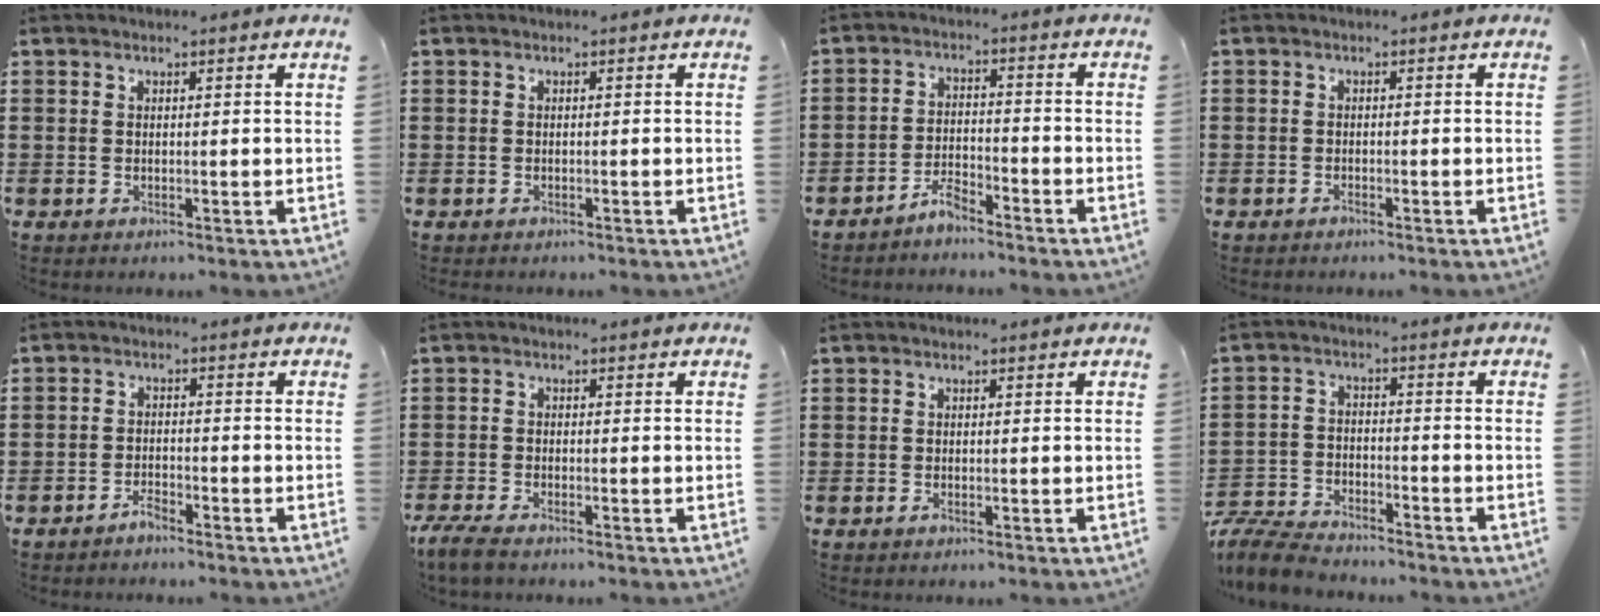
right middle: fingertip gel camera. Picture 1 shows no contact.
{"total": 0.8, "force": [-0.6, 0.5, -0.1], "torque": [0.003, 0.004, -0.015]}
{"total": 3.8, "force": [-3.7, 0.7, 0.4], "torque": [-0.021, 0.004, -0.077]}
{"total": 0.9, "force": [-0.8, 0.5, 0.0], "torque": [-0.001, 0.002, -0.017]}
{"total": 2.3, "force": [-2.2, 0.6, 0.3], "torque": [-0.012, 0.001, -0.045]}
{"total": 2.8, "force": [-2.5, 0.4, 1.3], "torque": [-0.046, -0.007, -0.054]}
{"total": 0.6, "force": [-0.5, 0.3, 0.2], "torque": [-0.004, -0.002, -0.009]}
{"total": 7.2, "force": [-6.9, 1.2, 1.5], "torque": [-0.041, 0.011, -0.138]}